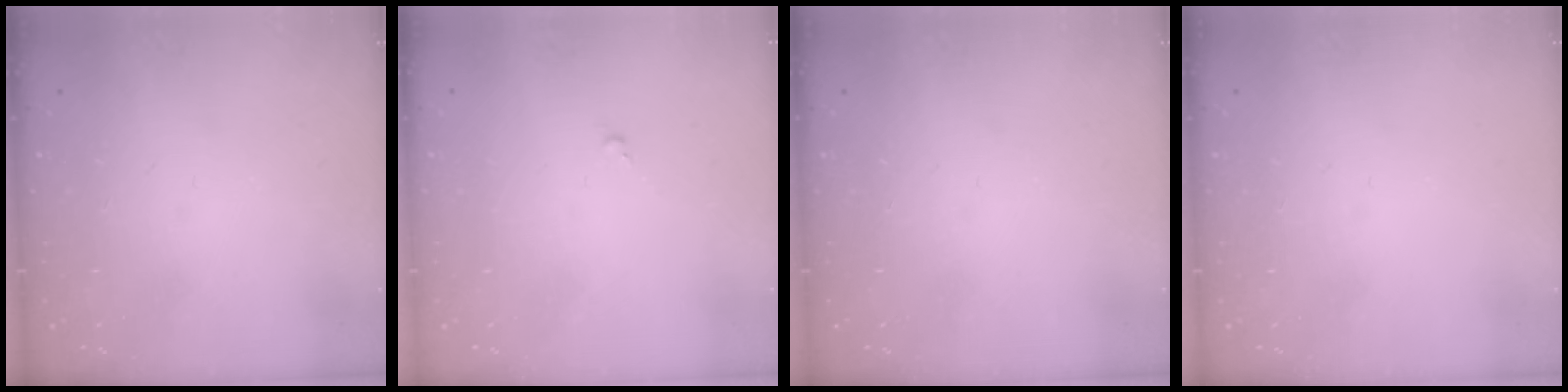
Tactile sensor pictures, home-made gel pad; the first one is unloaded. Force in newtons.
{"total": 0.0}
{"total": 0.0}
{"total": 0.0}